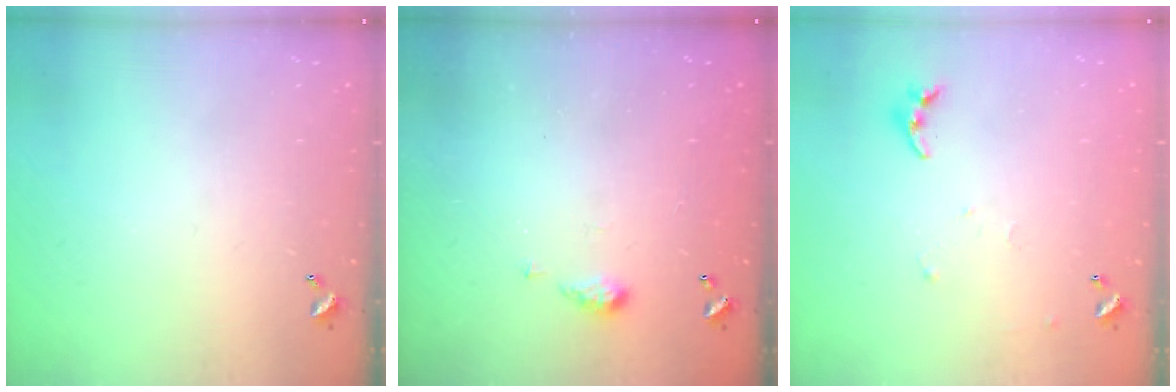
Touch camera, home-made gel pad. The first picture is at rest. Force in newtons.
{"total": 3.1, "press": 3.1, "slide": 0.6}
{"total": 4.1, "press": 4.1, "slide": 0.4}